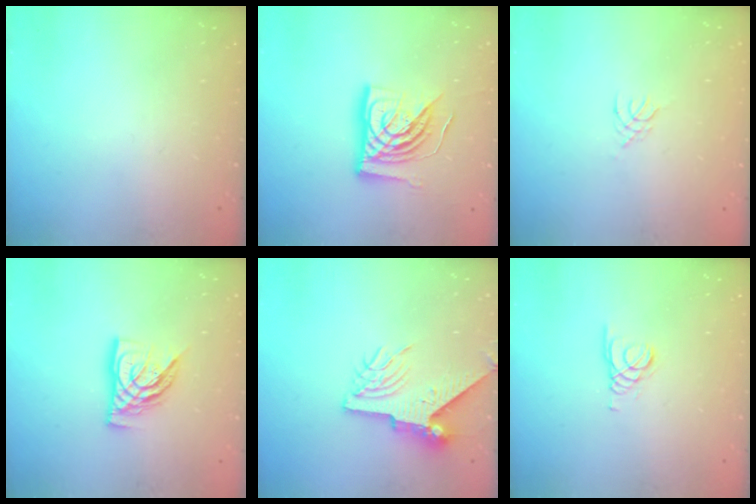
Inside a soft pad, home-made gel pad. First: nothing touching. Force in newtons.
{"total": 15.9, "press": 15.8, "slide": 1.9}
{"total": 1.2, "press": 1.2, "slide": 0.3}
{"total": 11.3, "press": 11.2, "slide": 1.4}
{"total": 9.4, "press": 9.3, "slide": 1.0}
{"total": 1.6, "press": 1.6, "slide": 0.0}